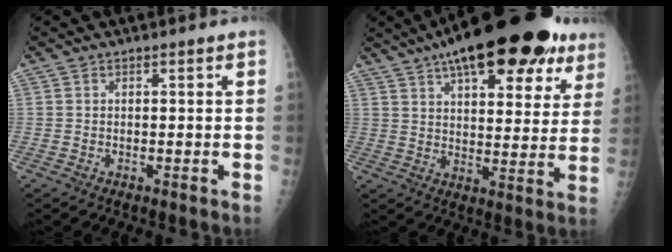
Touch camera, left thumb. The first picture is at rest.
{"total": 25.8, "force": [16.0, 10.1, 17.6], "torque": [-0.236, -0.018, 0.223]}